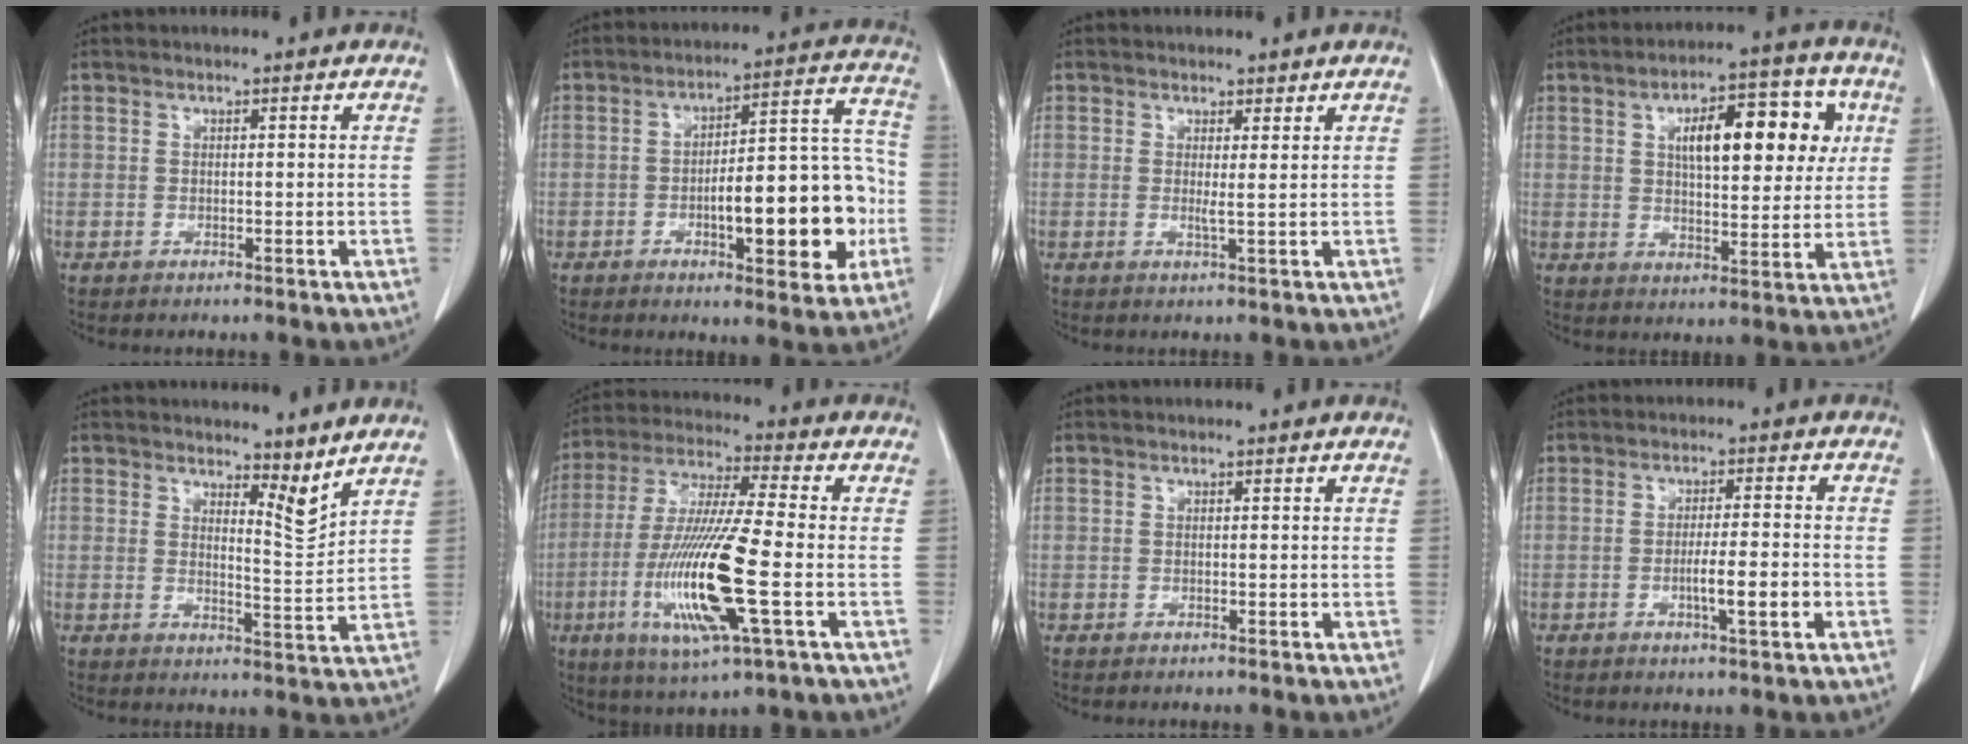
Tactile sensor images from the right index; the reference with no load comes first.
{"total": 16.7, "force": [-3.8, 4.8, 15.5], "torque": [-0.207, 0.035, -0.051]}
{"total": 1.1, "force": [0.7, 0.0, 0.9], "torque": [-0.015, -0.006, 0.010]}
{"total": 13.6, "force": [4.1, 5.4, 11.9], "torque": [-0.166, 0.030, 0.061]}
{"total": 4.8, "force": [4.1, 0.8, 2.3], "torque": [-0.031, -0.019, 0.066]}
{"total": 16.7, "force": [-4.2, 1.0, 16.1], "torque": [-0.332, -0.019, -0.079]}
{"total": 0.0}
{"total": 5.3, "force": [-1.6, 0.2, 5.1], "torque": [-0.080, -0.004, -0.026]}